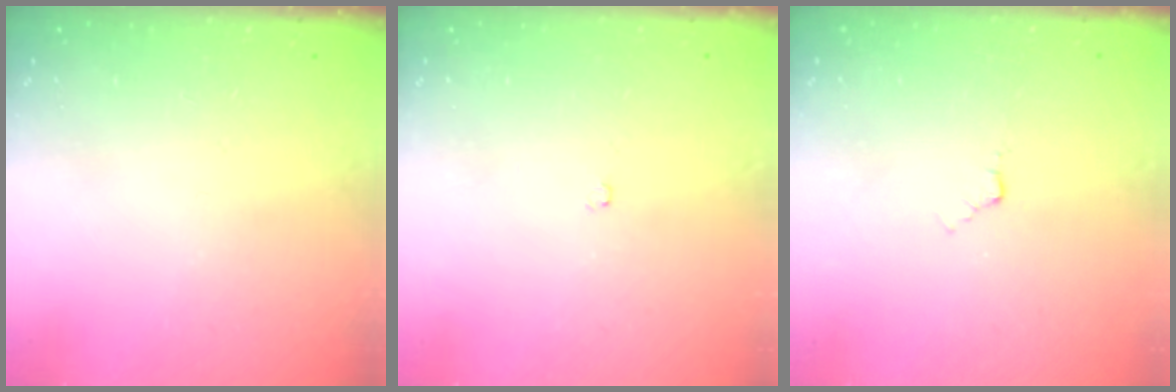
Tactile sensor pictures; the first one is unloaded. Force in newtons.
{"total": 2.1, "press": 2.1, "slide": 0.4}
{"total": 3.4, "press": 3.4, "slide": 0.5}